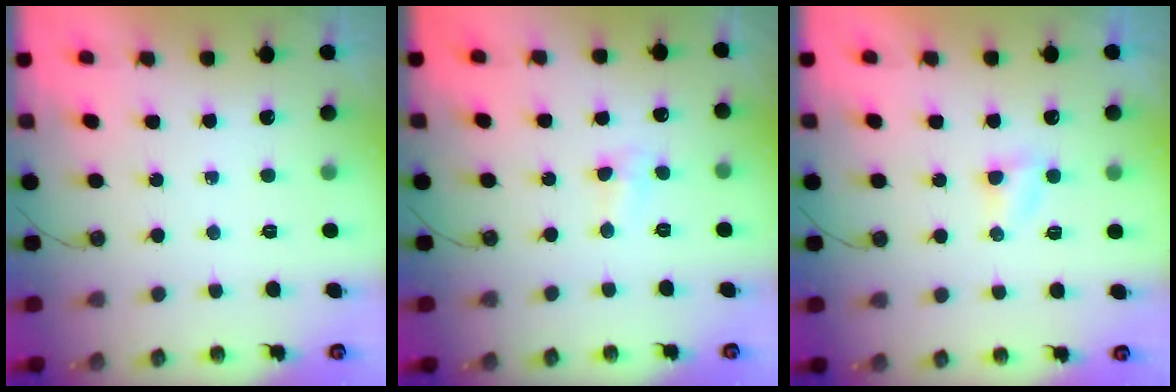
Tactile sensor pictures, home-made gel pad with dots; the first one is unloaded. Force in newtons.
{"total": 3.8, "press": 3.8, "slide": 0.5}
{"total": 3.0, "press": 3.0, "slide": 0.3}